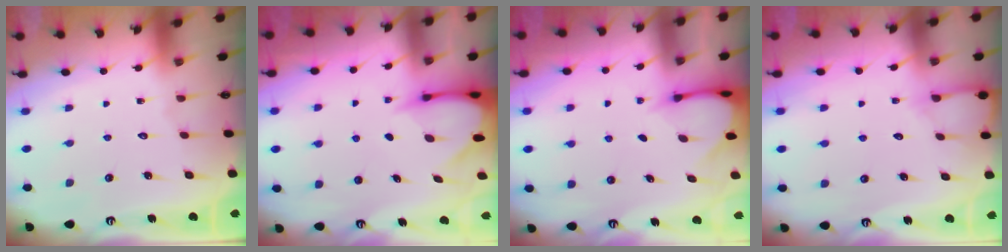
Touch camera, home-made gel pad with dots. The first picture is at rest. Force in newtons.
{"total": 3.8, "press": 3.7, "slide": 0.4}
{"total": 2.9, "press": 2.8, "slide": 0.3}
{"total": 5.3, "press": 5.2, "slide": 0.6}